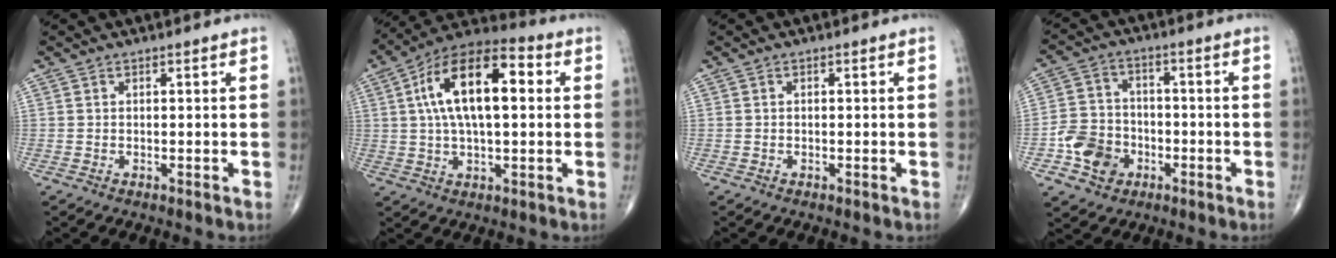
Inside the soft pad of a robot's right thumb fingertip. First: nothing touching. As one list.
[{"total": 17.6, "force": [3.2, 8.0, 15.4], "torque": [-0.262, 0.028, 0.046]}, {"total": 0.0}, {"total": 9.1, "force": [-3.5, 7.5, 3.9], "torque": [-0.045, 0.022, -0.063]}]